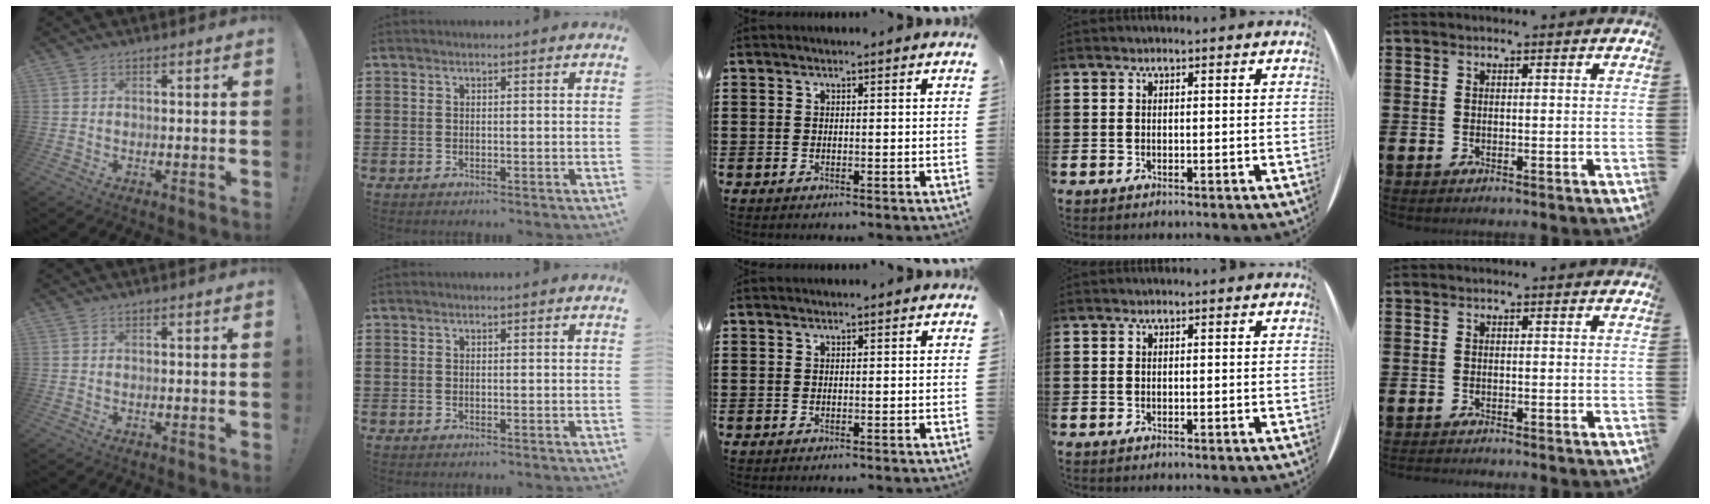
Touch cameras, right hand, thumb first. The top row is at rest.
{"little": {"total": 0.6, "force": [-0.6, 0.0, 0.0], "torque": [-0.001, -0.002, -0.011]}}